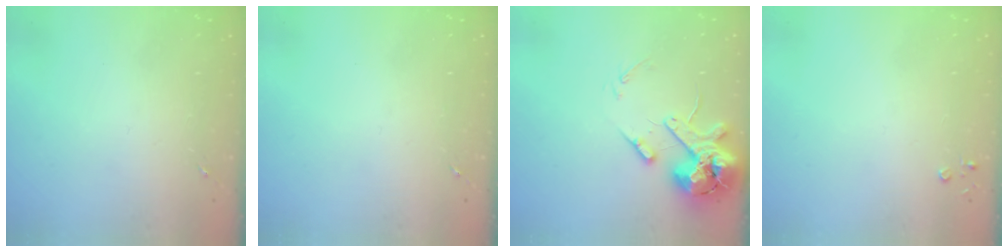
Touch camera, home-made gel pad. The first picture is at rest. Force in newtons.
{"total": 0.0}
{"total": 14.0, "press": 13.8, "slide": 2.4}
{"total": 2.2, "press": 2.2, "slide": 0.3}